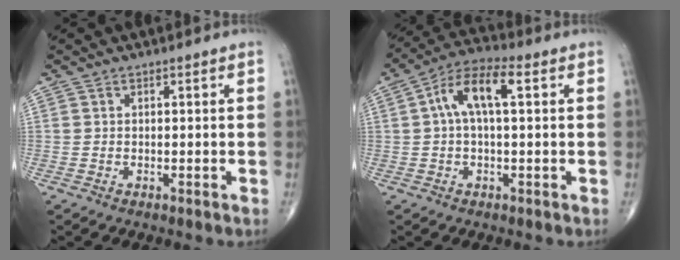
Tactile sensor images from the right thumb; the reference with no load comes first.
{"total": 9.3, "force": [2.0, 3.7, 8.3], "torque": [-0.164, 0.035, 0.028]}